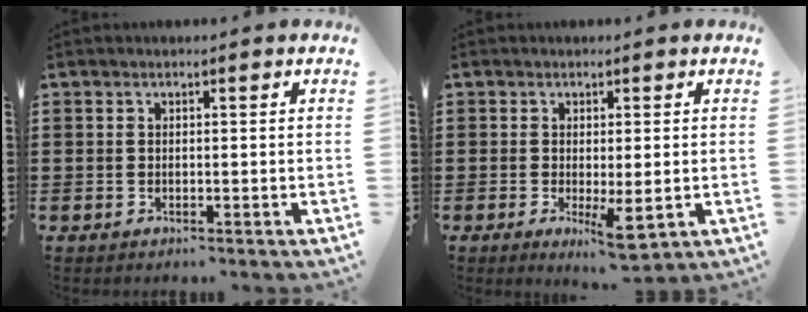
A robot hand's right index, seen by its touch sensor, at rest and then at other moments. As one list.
[{"total": 4.4, "force": [-0.9, 1.3, 4.1], "torque": [-0.073, -0.006, -0.011]}]